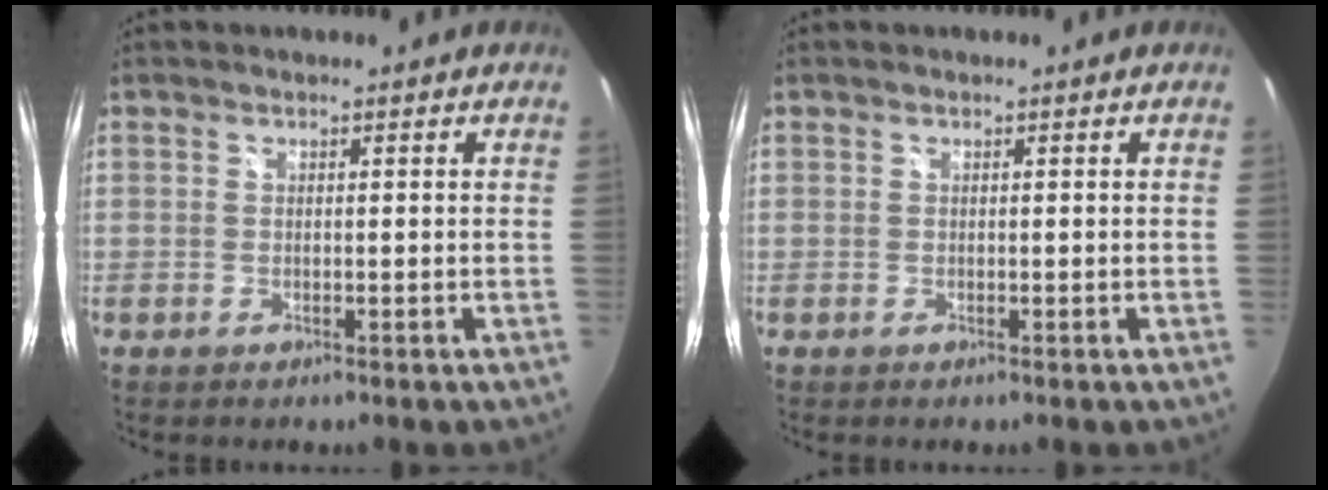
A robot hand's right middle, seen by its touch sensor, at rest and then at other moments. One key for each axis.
{"total": 0.0}